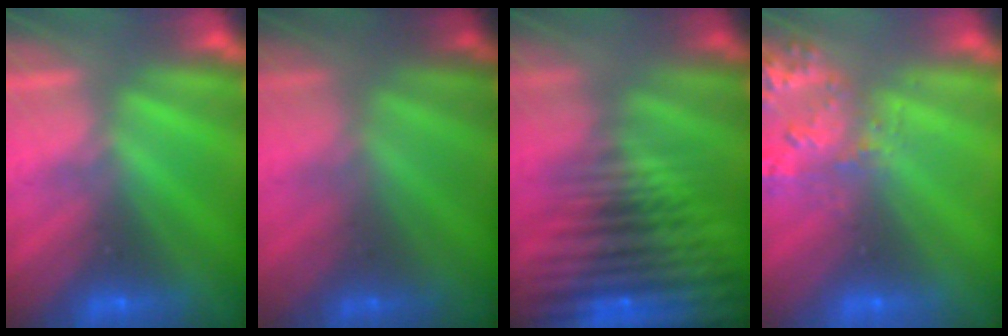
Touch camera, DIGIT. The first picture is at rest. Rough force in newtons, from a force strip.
{"total": 1.8}
{"total": 8.6}
{"total": 2.8}